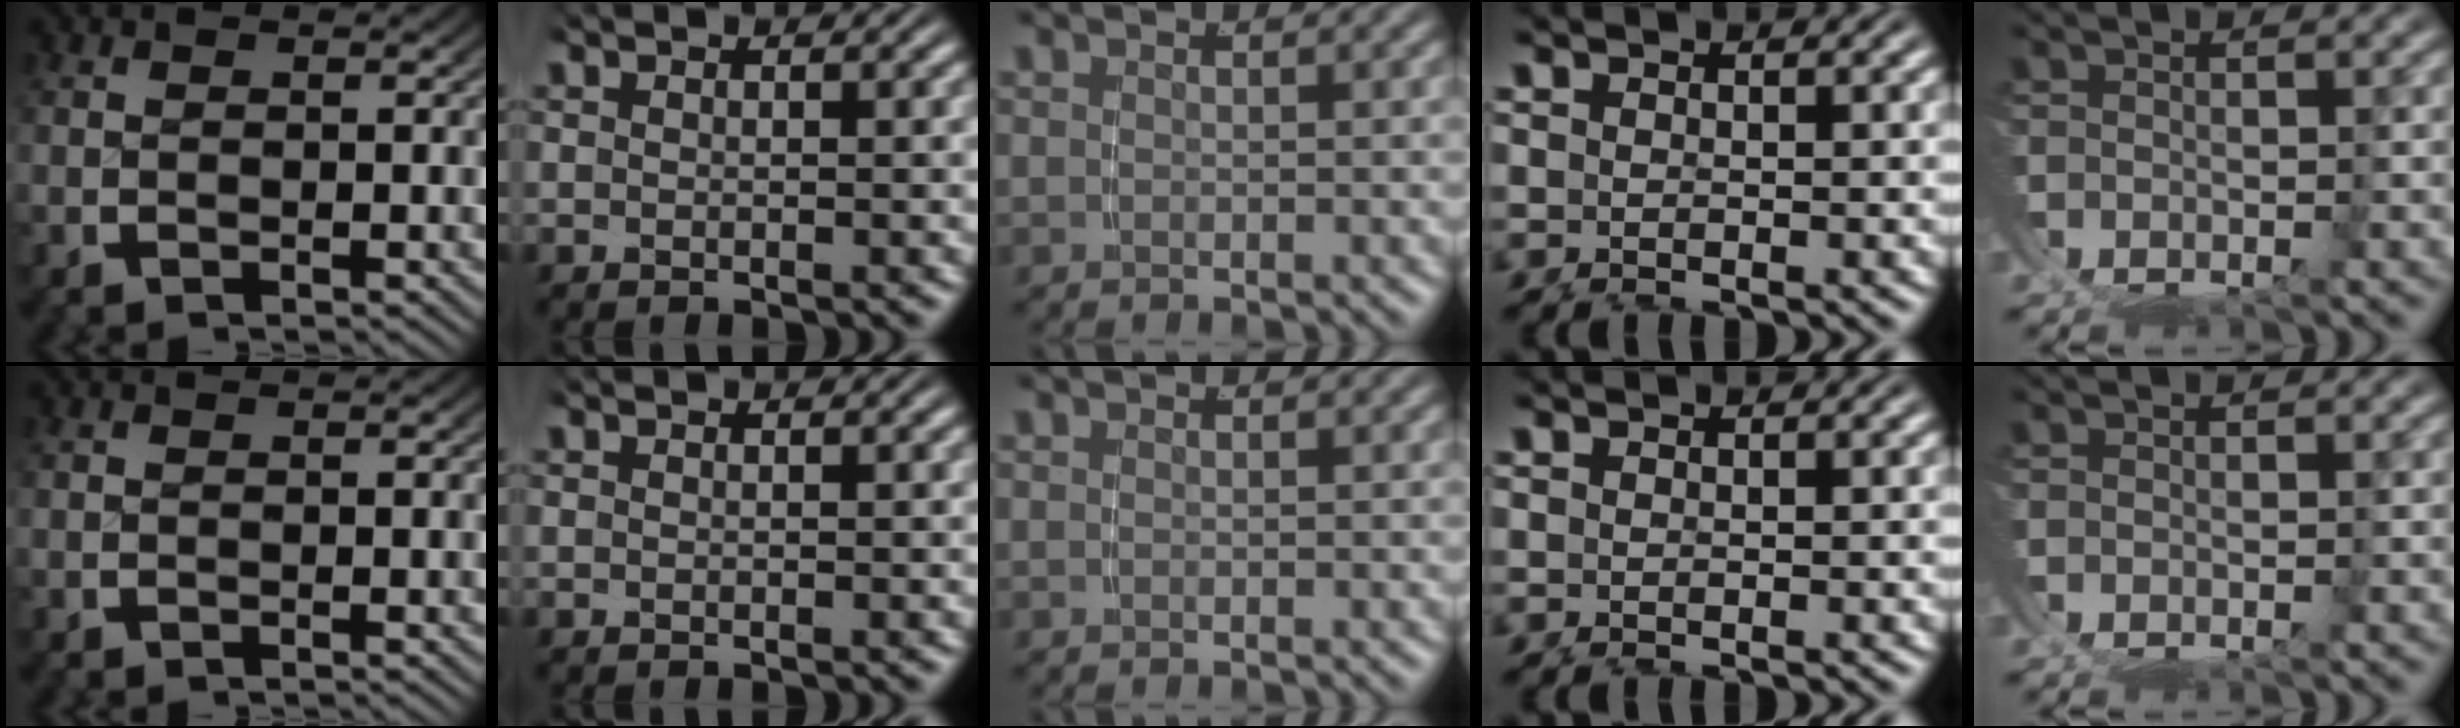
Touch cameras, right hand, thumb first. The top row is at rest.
{}